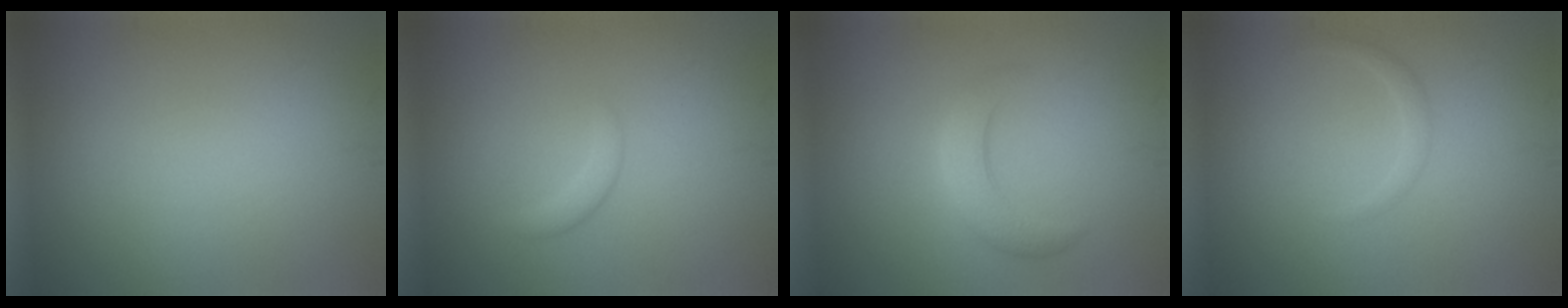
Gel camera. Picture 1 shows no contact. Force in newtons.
{"total": 1.1, "press": 1.1, "slide": 0.0}
{"total": 3.1, "press": 3.1, "slide": 0.0}
{"total": 1.0, "press": 1.0, "slide": 0.1}